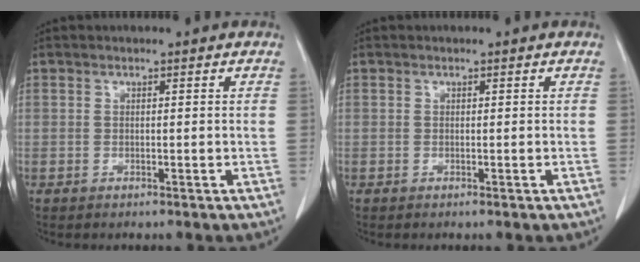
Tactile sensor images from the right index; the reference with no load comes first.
{"total": 0.0}